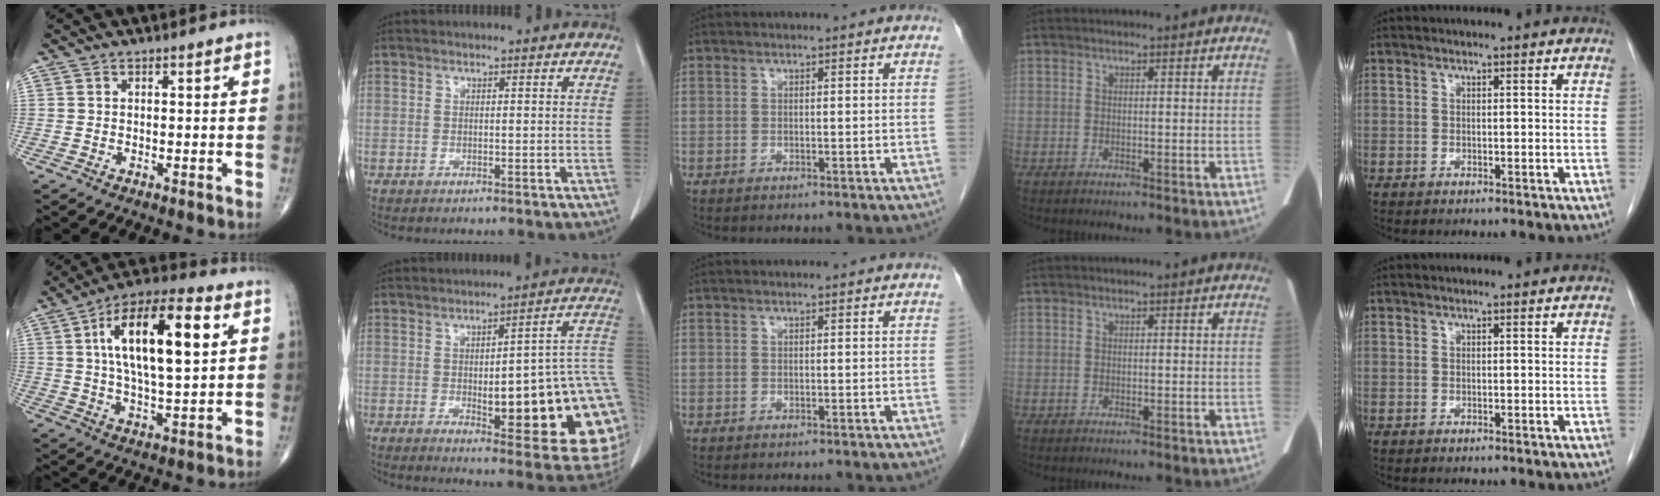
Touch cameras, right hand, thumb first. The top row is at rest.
{"thumb": {"total": 18.6, "force": [4.9, 6.8, 16.6], "torque": [-0.276, 0.006, 0.077]}, "index": {"total": 23.2, "force": [-2.4, 4.9, 22.5], "torque": [-0.189, 0.017, -0.017]}}